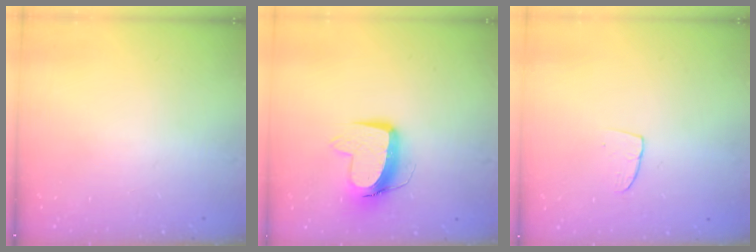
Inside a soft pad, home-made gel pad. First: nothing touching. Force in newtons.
{"total": 10.9, "press": 10.8, "slide": 1.2}
{"total": 5.2, "press": 5.2, "slide": 0.4}